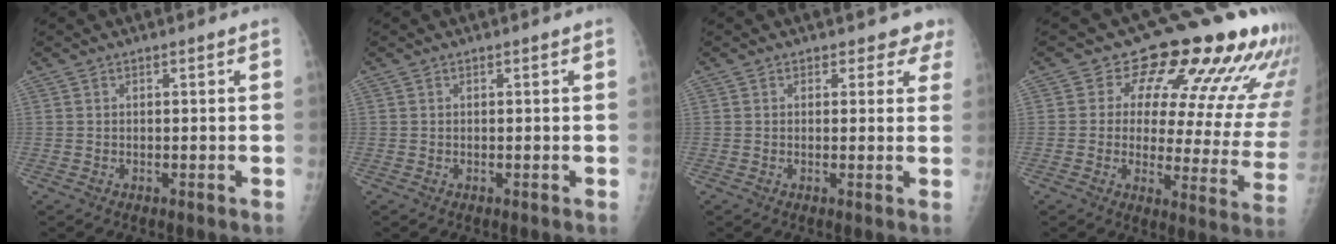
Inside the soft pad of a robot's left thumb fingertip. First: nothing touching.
{"total": 0.0}
{"total": 3.3, "force": [2.7, 1.9, 0.1], "torque": [0.034, -0.014, 0.009]}
{"total": 19.3, "force": [12.7, 7.8, 12.4], "torque": [-0.105, -0.067, 0.140]}